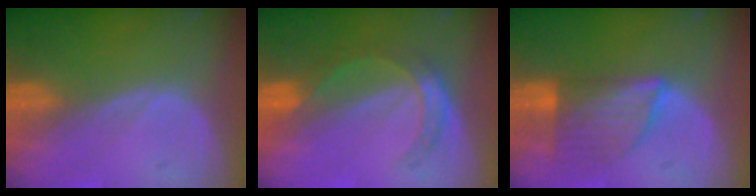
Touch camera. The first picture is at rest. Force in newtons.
{"total": 5.4, "press": 4.7, "slide": 2.5}
{"total": 6.9, "press": 6.6, "slide": 2.0}